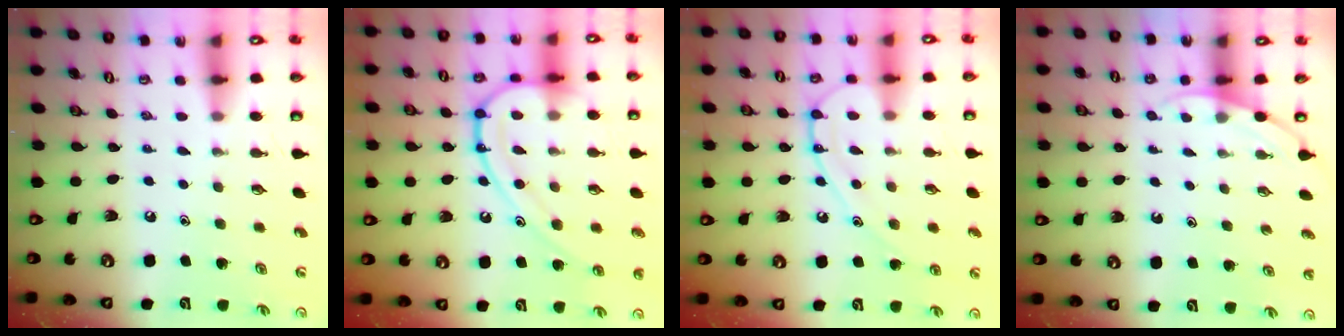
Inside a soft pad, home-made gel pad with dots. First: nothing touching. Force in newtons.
{"total": 15.4, "press": 15.3, "slide": 1.4}
{"total": 10.7, "press": 10.7, "slide": 0.4}
{"total": 4.0, "press": 4.0, "slide": 0.3}